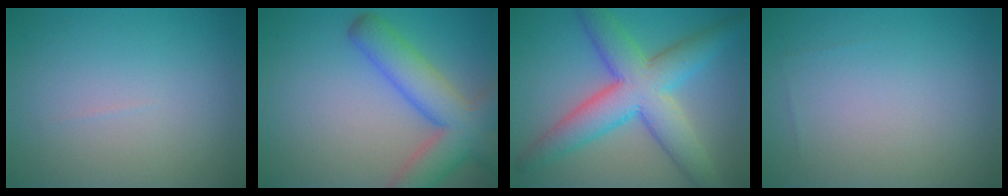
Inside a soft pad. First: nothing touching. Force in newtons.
{"total": 7.3, "press": 7.3, "slide": 0.4}
{"total": 8.6, "press": 8.6, "slide": 0.2}
{"total": 0.0}